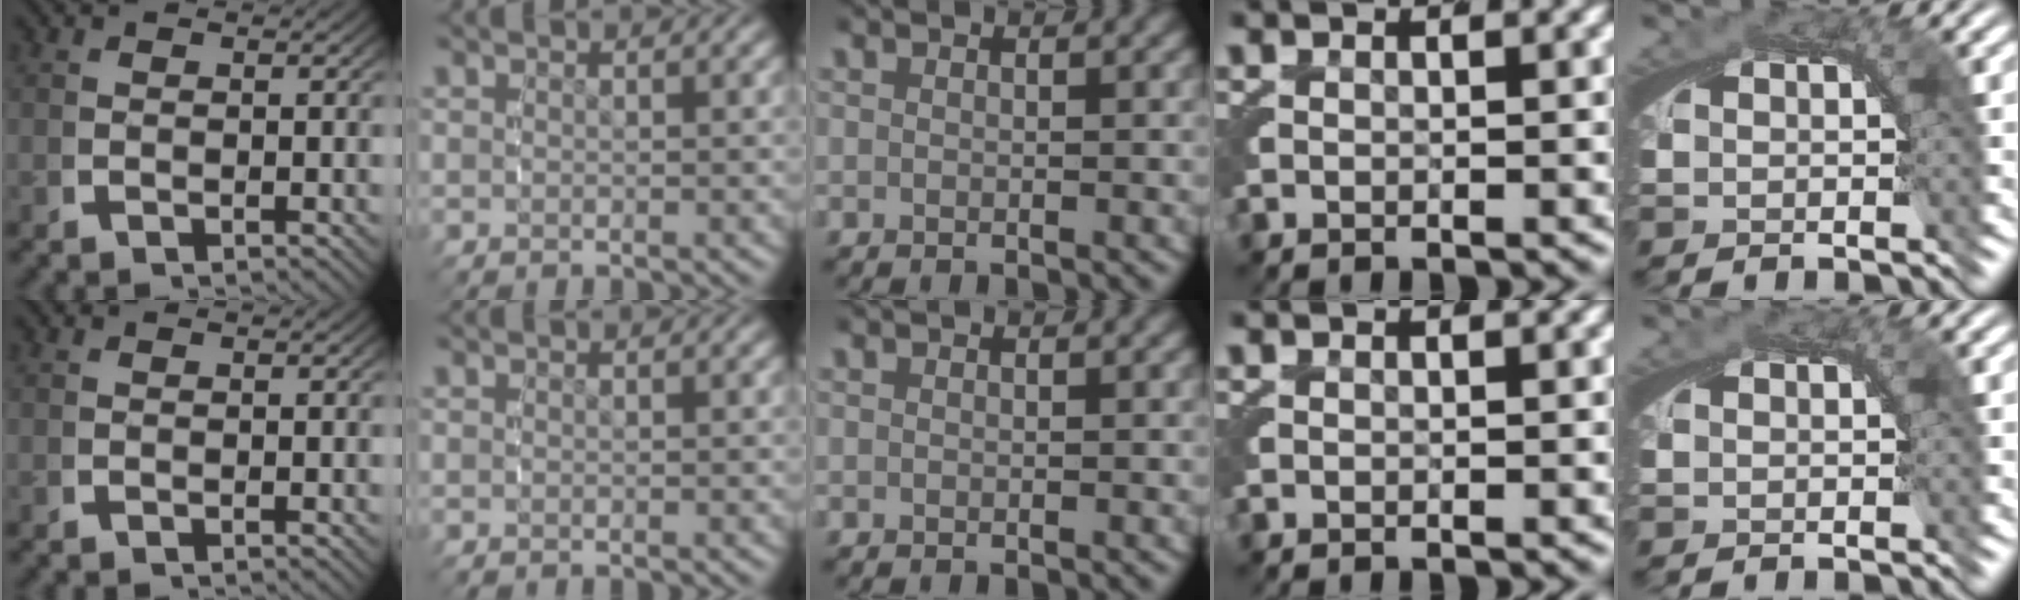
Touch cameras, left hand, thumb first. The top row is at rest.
{}